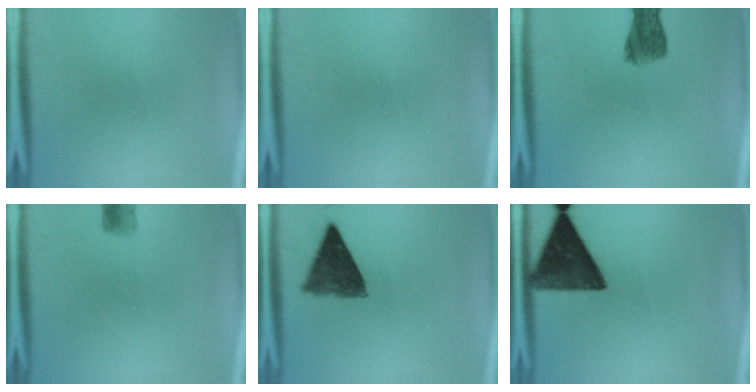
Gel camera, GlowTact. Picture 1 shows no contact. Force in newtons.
{"total": 0.0}
{"total": 5.6}
{"total": 2.4}
{"total": 7.2}
{"total": 14.1}